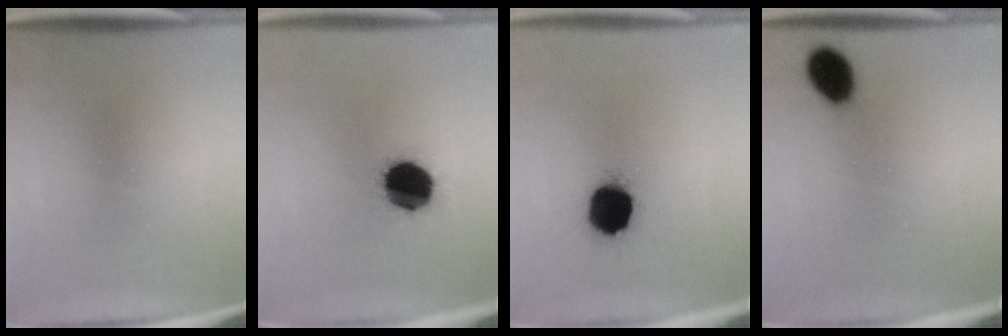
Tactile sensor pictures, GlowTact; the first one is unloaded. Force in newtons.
{"total": 14.6}
{"total": 13.3}
{"total": 8.1}